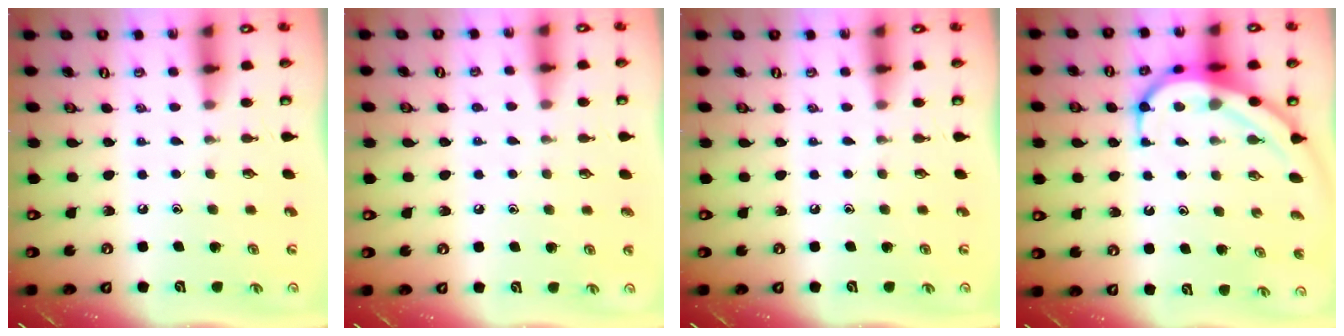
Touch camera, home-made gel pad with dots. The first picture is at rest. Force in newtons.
{"total": 3.6, "press": 3.6, "slide": 0.3}
{"total": 0.0}
{"total": 8.8, "press": 8.8, "slide": 0.6}